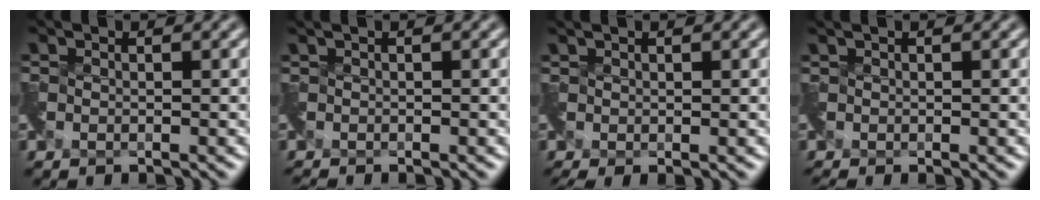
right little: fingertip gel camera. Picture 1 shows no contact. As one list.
[{"total": 1.0, "force": [-0.6, -0.1, 0.8], "torque": [-0.018, -0.008, -0.016]}, {"total": 2.2, "force": [0.5, 0.5, 2.1], "torque": [-0.046, 0.005, 0.011]}, {"total": 1.1, "force": [0.1, 0.1, 1.1], "torque": [-0.021, 0.000, -0.001]}]